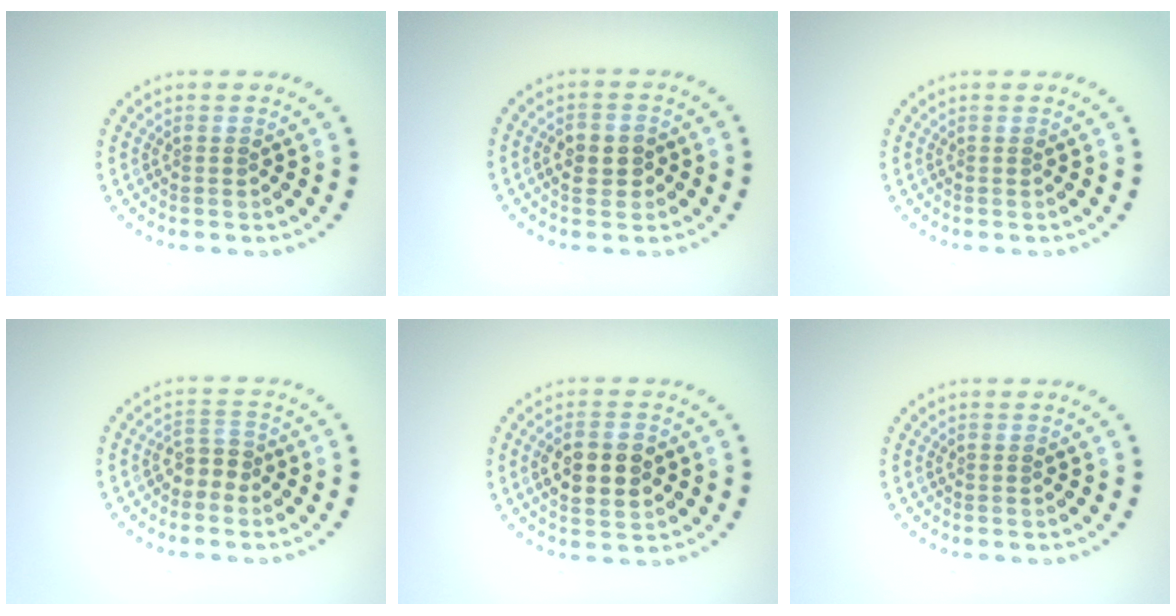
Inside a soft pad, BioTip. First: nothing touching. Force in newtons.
{"total": 2.6, "press": 2.6, "slide": 0.3}
{"total": 0.0}
{"total": 2.0, "press": 1.7, "slide": 1.1}
{"total": 4.7, "press": 4.7, "slide": 0.4}
{"total": 0.0}